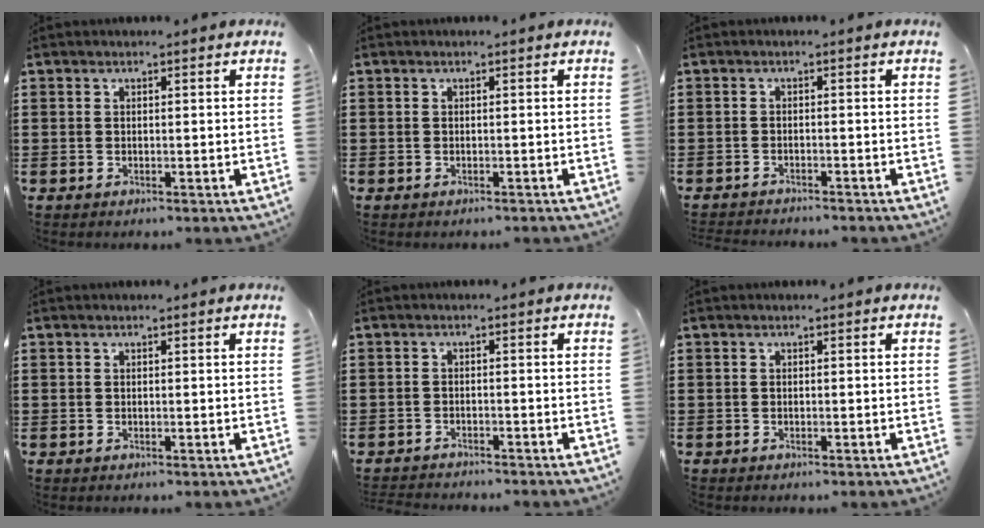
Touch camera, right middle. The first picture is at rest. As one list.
[{"total": 0.0}, {"total": 1.4, "force": [-1.4, 0.0, 0.0], "torque": [-0.005, 0.000, -0.029]}, {"total": 0.0}, {"total": 1.7, "force": [-1.7, 0.0, 0.0], "torque": [-0.006, -0.002, -0.037]}, {"total": 0.0}]